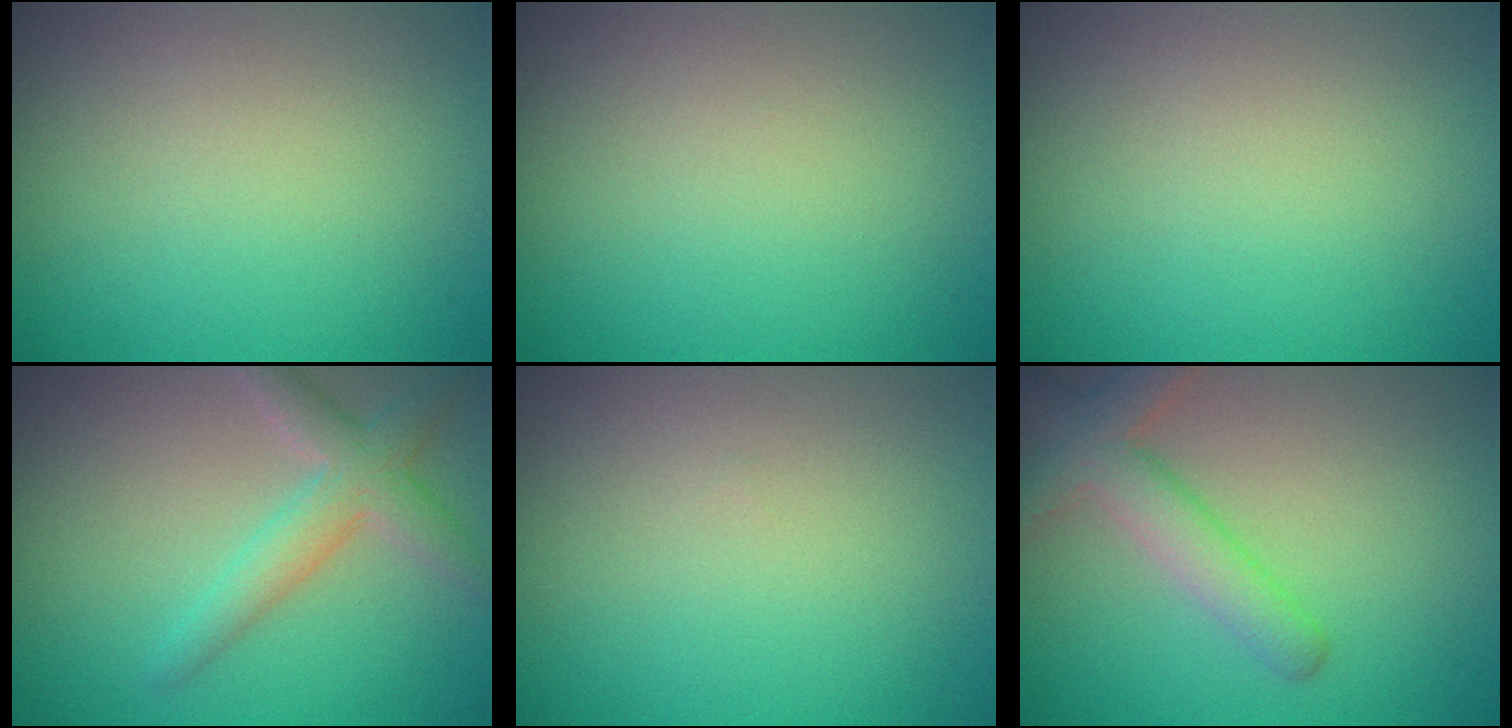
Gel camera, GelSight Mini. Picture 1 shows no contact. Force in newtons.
{"total": 0.0}
{"total": 0.0}
{"total": 3.5, "press": 3.5, "slide": 0.2}
{"total": 0.0}
{"total": 3.8, "press": 3.8, "slide": 0.3}